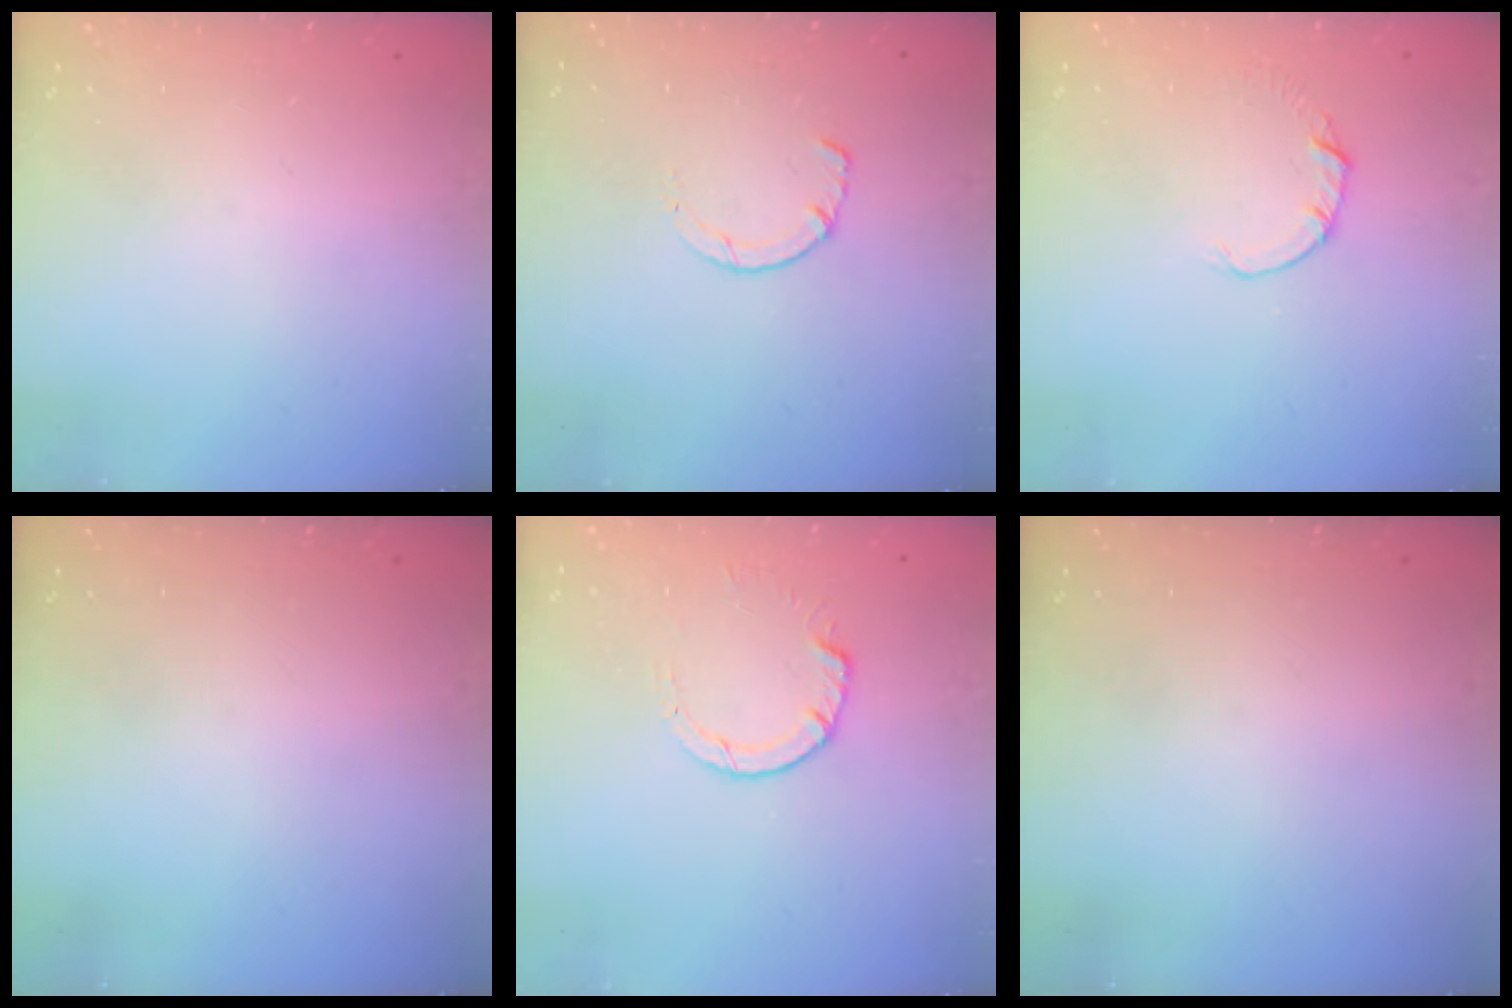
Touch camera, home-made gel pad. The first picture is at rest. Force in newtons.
{"total": 1.4, "press": 1.4, "slide": 0.3}
{"total": 0.5, "press": 0.5, "slide": 0.1}
{"total": 0.0}
{"total": 3.5, "press": 3.5, "slide": 0.4}
{"total": 0.0}